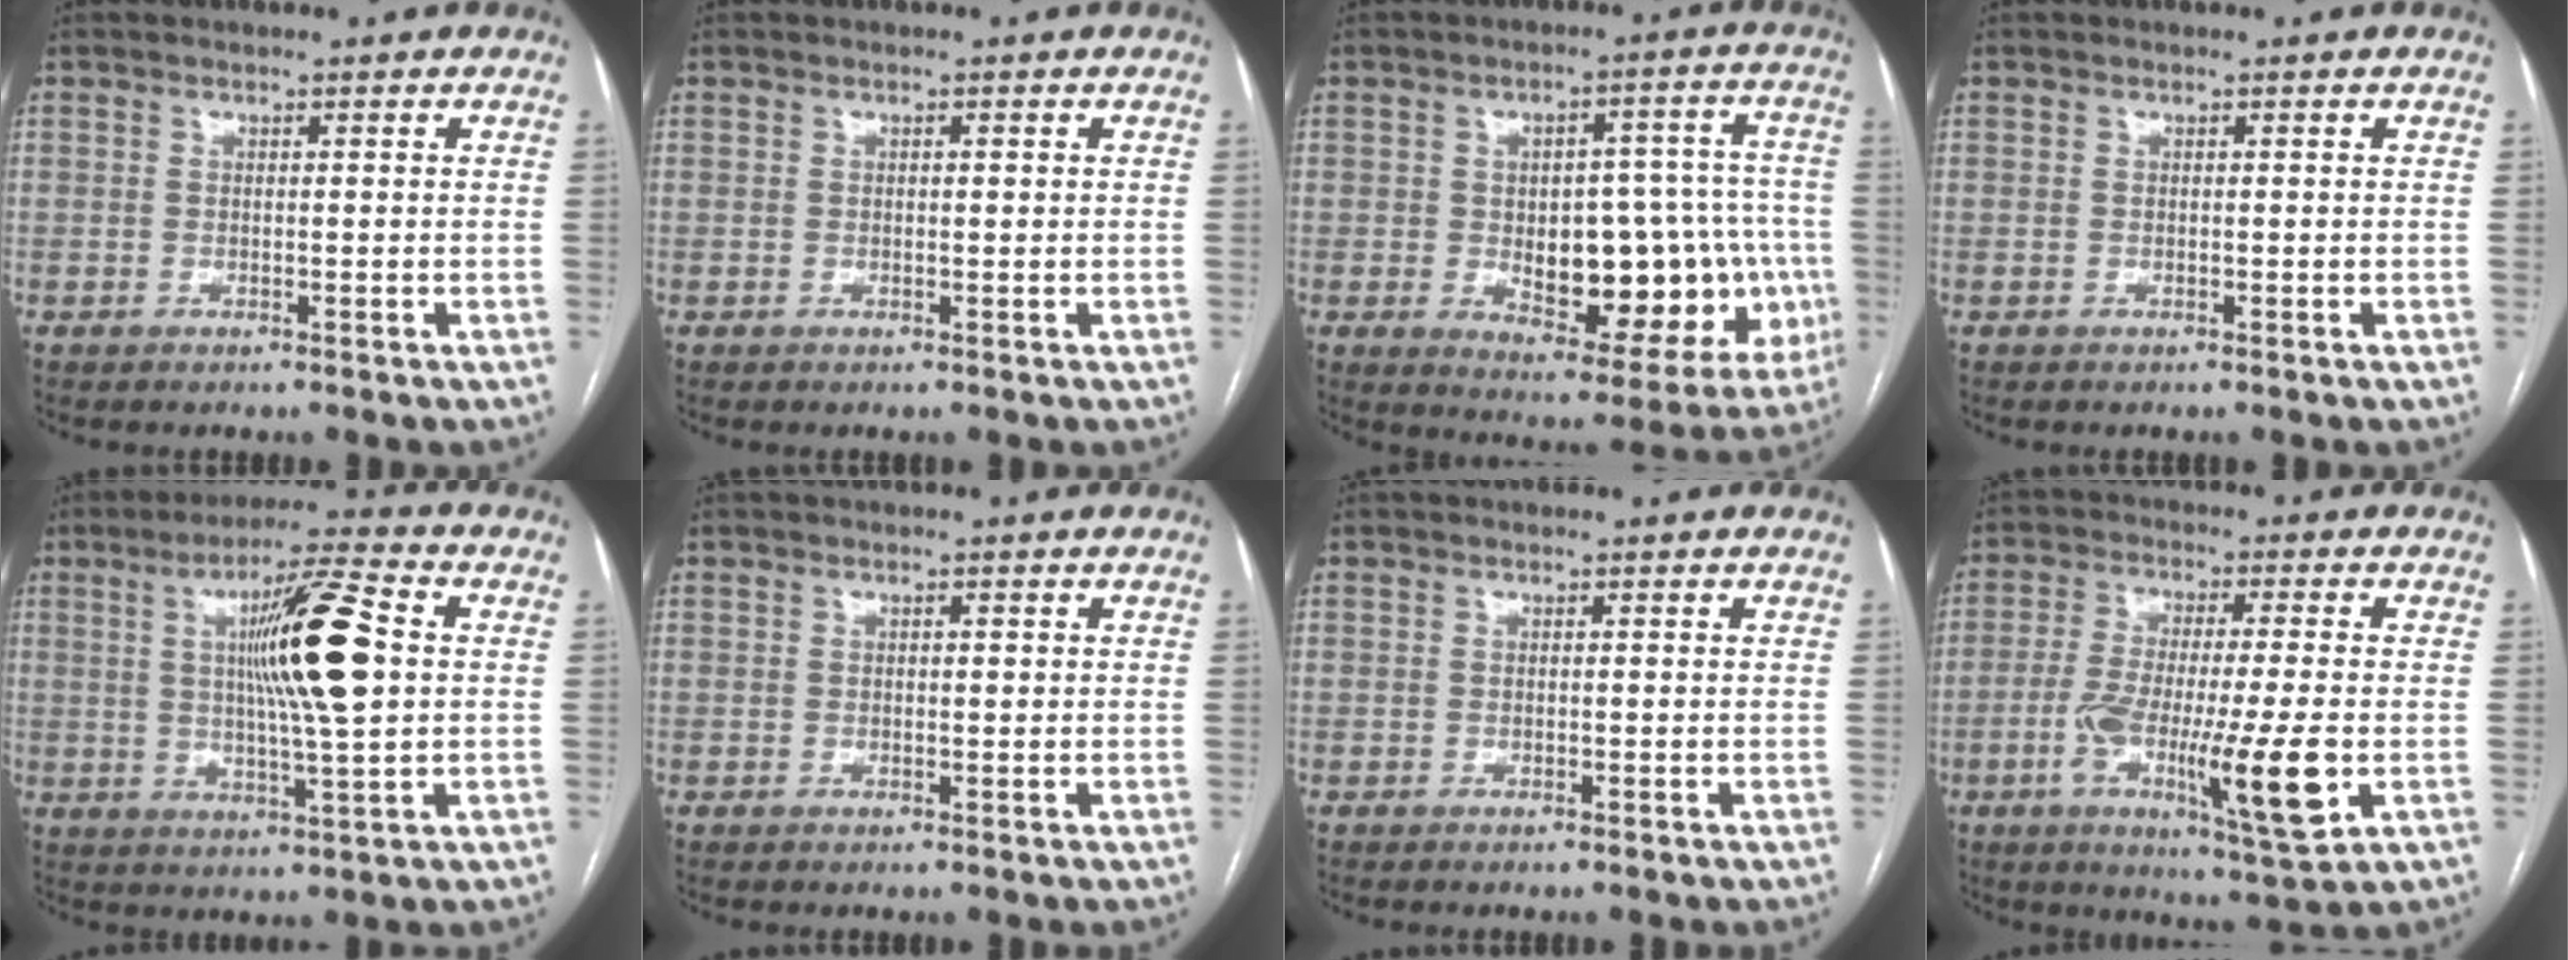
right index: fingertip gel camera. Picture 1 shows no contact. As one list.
[{"total": 0.5, "force": [0.1, 0.1, 0.5], "torque": [-0.009, 0.000, 0.001]}, {"total": 18.9, "force": [-3.4, 8.7, 16.5], "torque": [-0.173, 0.033, -0.016]}, {"total": 0.0}, {"total": 13.1, "force": [2.1, 0.4, 12.9], "torque": [-0.217, 0.005, 0.034]}, {"total": 0.8, "force": [0.2, 0.2, 0.7], "torque": [-0.011, 0.001, 0.003]}, {"total": 0.0}, {"total": 14.4, "force": [-3.8, 1.2, 13.9], "torque": [-0.244, -0.025, -0.063]}]